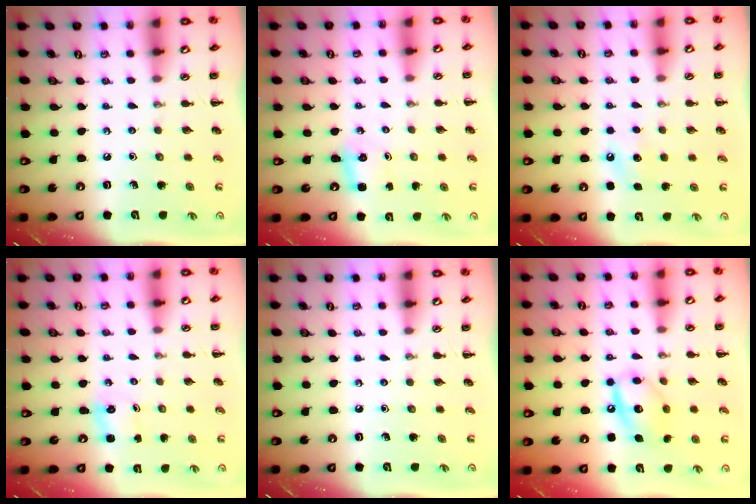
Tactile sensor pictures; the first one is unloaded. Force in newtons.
{"total": 2.8, "press": 2.7, "slide": 0.9}
{"total": 6.1, "press": 5.9, "slide": 1.5}
{"total": 1.1, "press": 1.1, "slide": 0.4}
{"total": 0.0}
{"total": 13.4, "press": 13.2, "slide": 1.7}